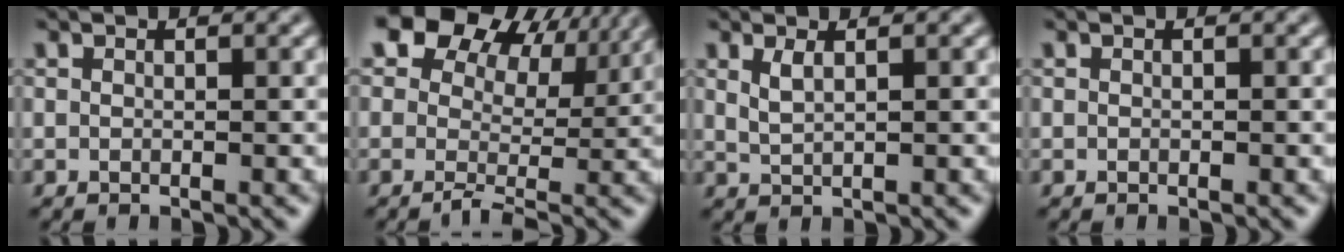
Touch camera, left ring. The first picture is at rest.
{"total": 9.2, "force": [4.7, 5.2, 6.0], "torque": [-0.071, 0.002, 0.076]}
{"total": 1.6, "force": [0.9, 0.5, 1.2], "torque": [-0.027, -0.002, 0.020]}
{"total": 0.0}